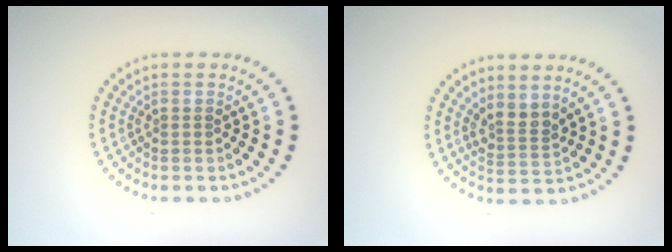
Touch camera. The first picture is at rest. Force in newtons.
{"total": 2.3, "press": 1.7, "slide": 1.6}